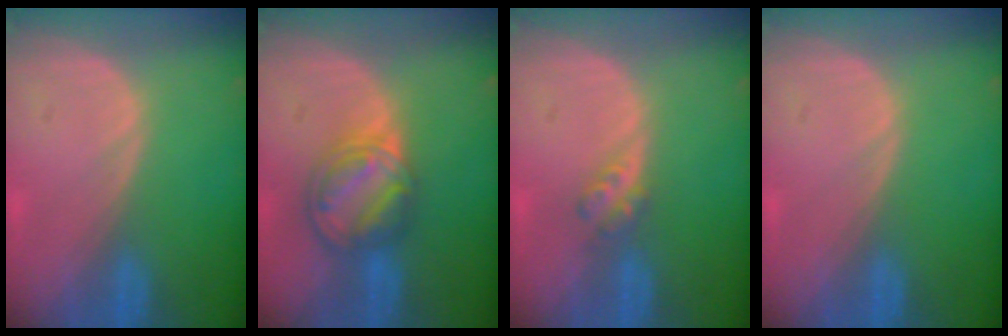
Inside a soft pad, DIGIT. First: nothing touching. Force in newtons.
{"total": 7.8, "press": 6.7, "slide": 3.8}
{"total": 2.7, "press": 2.3, "slide": 1.3}
{"total": 0.0}